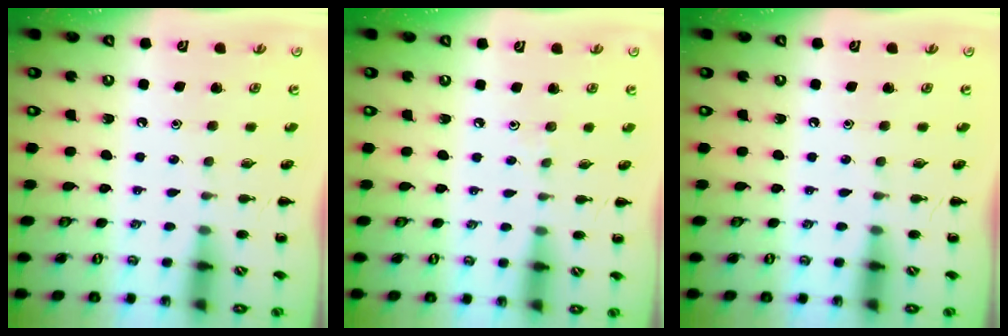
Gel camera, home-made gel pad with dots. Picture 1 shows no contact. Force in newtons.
{"total": 2.2, "press": 2.1, "slide": 0.9}
{"total": 0.0}